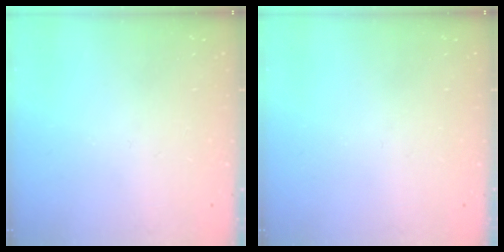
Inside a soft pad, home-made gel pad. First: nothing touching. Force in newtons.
{"total": 0.0}